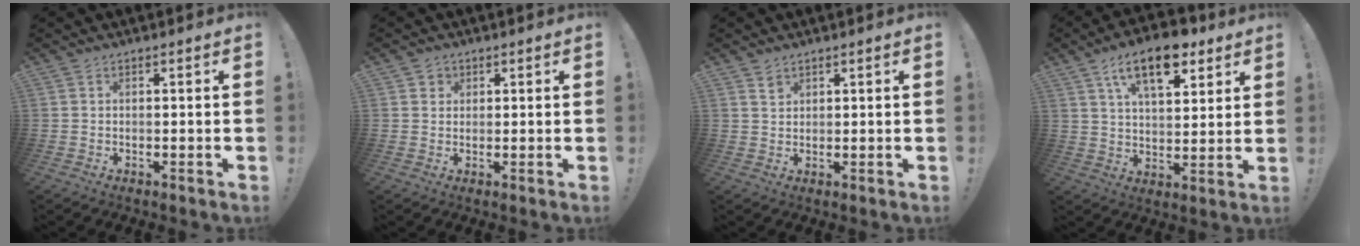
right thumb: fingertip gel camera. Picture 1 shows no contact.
{"total": 2.3, "force": [1.0, 2.0, 0.2], "torque": [0.005, -0.006, 0.016]}
{"total": 2.2, "force": [1.7, 1.3, 0.4], "torque": [0.007, -0.012, 0.029]}
{"total": 14.8, "force": [8.6, 6.7, 10.0], "torque": [-0.156, -0.034, 0.148]}